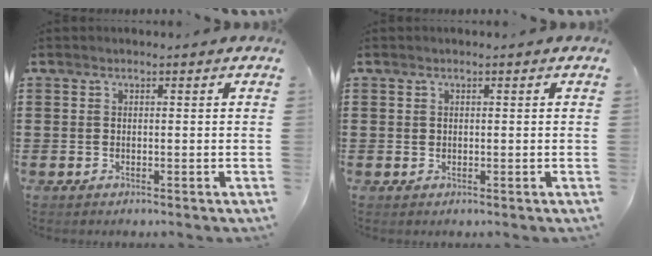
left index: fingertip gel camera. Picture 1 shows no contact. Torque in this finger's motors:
{"motor_torque": [-1.14, 1.00, -0.48, -0.16]}